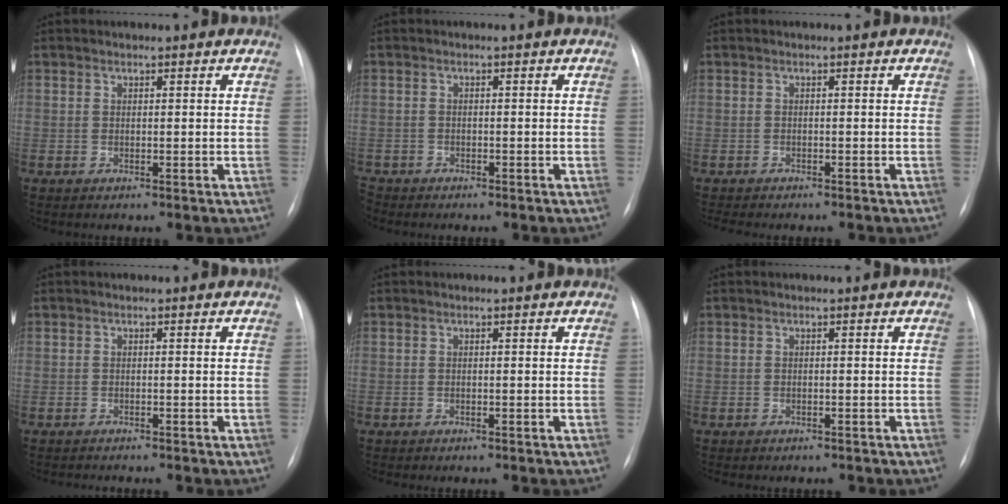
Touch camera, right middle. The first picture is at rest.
{"total": 3.3, "force": [-2.9, 1.5, 0.6], "torque": [-0.011, -0.005, -0.045]}
{"total": 6.6, "force": [-5.7, 1.3, 2.9], "torque": [-0.037, -0.005, -0.072]}
{"total": 3.4, "force": [-3.1, 0.4, 1.3], "torque": [-0.018, -0.008, -0.035]}
{"total": 1.4, "force": [-1.2, 0.3, 0.7], "torque": [-0.013, -0.006, -0.011]}
{"total": 3.8, "force": [-3.3, 1.2, 1.3], "torque": [-0.017, -0.005, -0.035]}